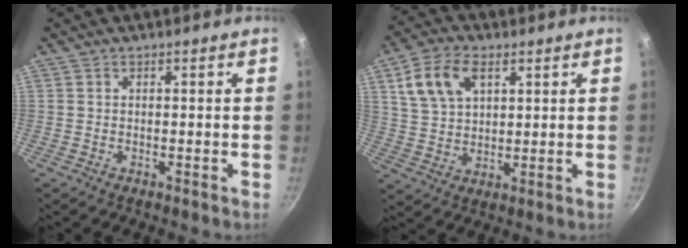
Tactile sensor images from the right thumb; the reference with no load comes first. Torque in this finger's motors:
{"motor_torque": [-0.35, 0.23, -0.21, 0.29, 0.12]}